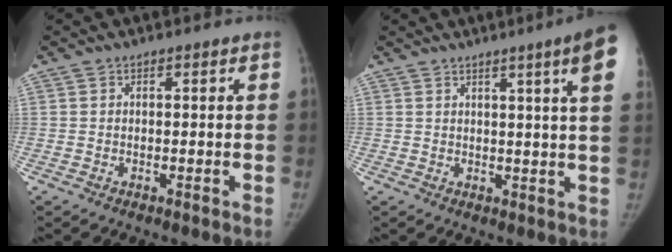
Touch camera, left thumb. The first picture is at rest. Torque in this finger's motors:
{"motor_torque": [1.78, 1.65, 1.34, -0.47, 0.08]}